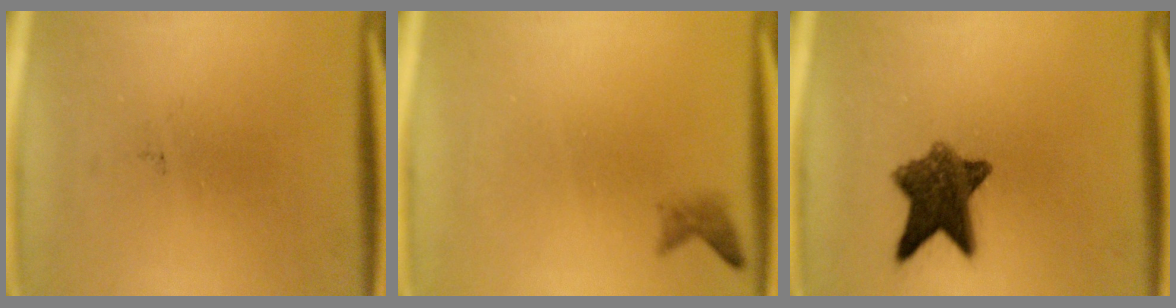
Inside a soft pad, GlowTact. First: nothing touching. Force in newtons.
{"total": 1.3}
{"total": 8.8}